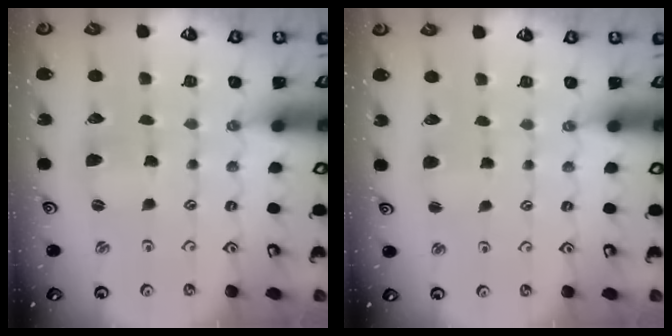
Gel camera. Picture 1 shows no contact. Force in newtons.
{"total": 2.5, "press": 2.5, "slide": 0.4}